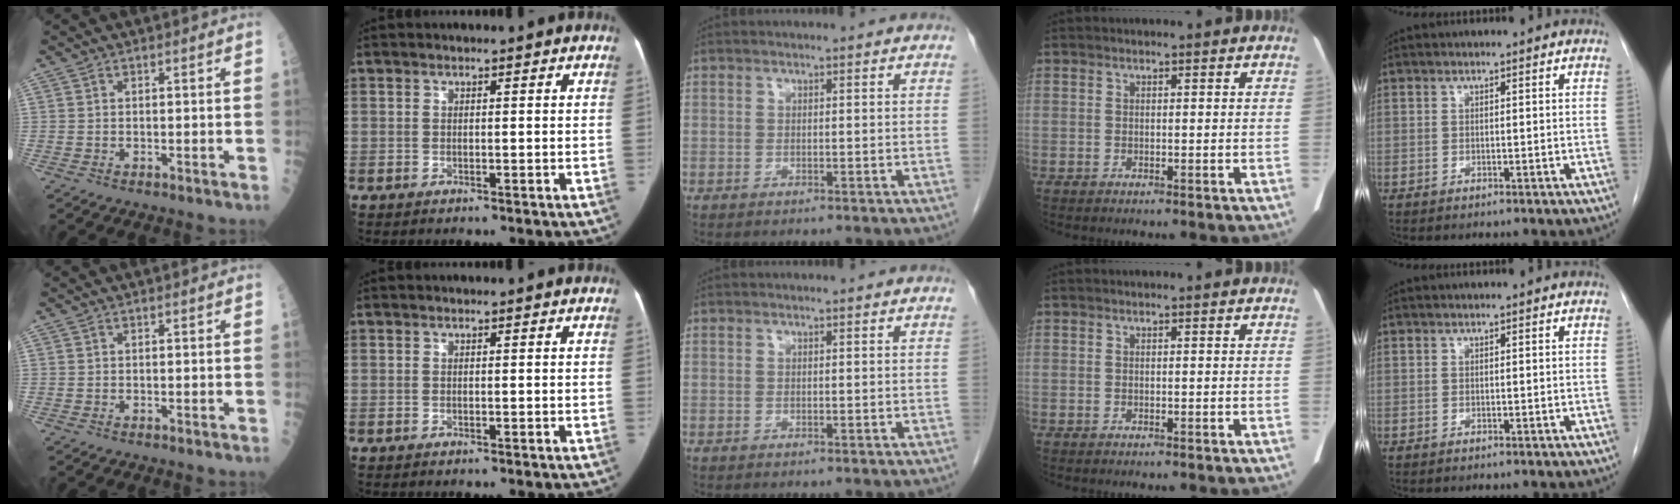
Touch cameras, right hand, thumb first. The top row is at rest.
{}